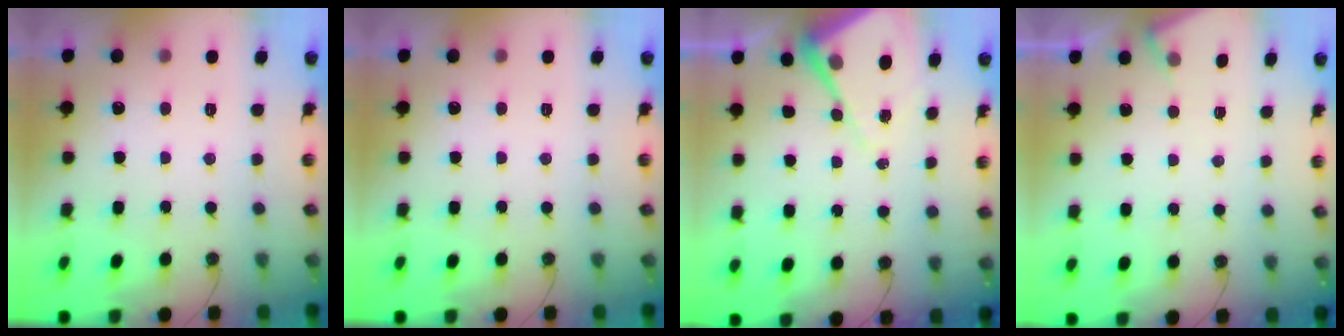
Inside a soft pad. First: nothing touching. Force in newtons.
{"total": 0.0}
{"total": 8.4, "press": 8.4, "slide": 0.7}
{"total": 4.3, "press": 4.3, "slide": 0.5}